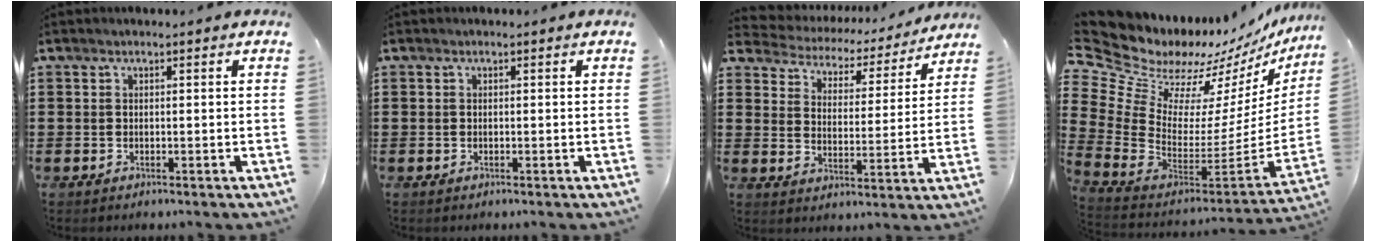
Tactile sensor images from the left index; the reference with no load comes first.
{"total": 0.0}
{"total": 3.4, "force": [3.3, 0.8, -0.2], "torque": [-0.023, -0.031, 0.047]}
{"total": 8.4, "force": [7.3, 3.9, 1.3], "torque": [-0.092, -0.087, 0.125]}